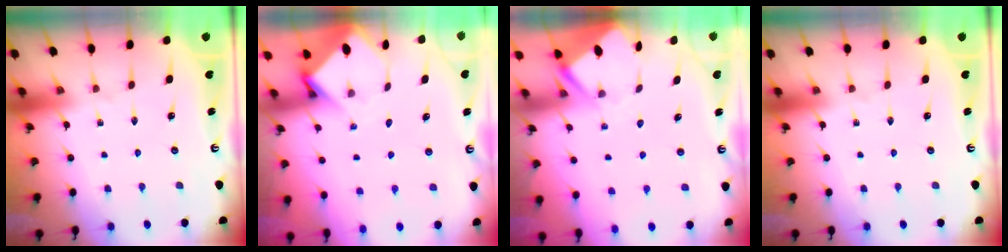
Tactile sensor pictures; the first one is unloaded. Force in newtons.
{"total": 3.6, "press": 3.6, "slide": 0.3}
{"total": 3.2, "press": 3.2, "slide": 0.3}
{"total": 0.0}